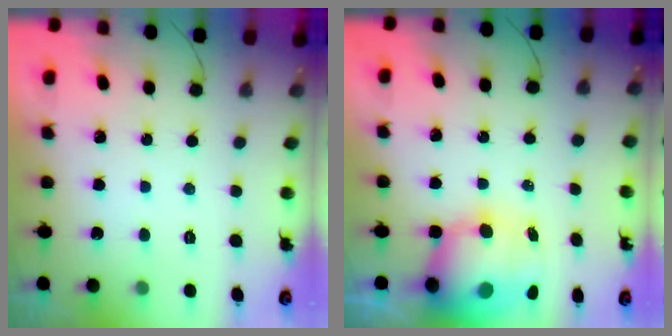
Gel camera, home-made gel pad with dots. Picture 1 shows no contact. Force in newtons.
{"total": 12.8, "press": 12.4, "slide": 3.4}